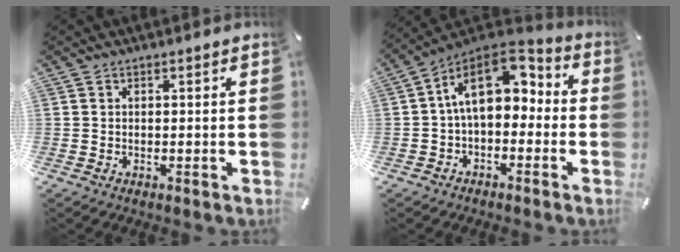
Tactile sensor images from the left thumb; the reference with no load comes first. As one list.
[{"total": 13.3, "force": [3.1, 8.5, 9.7], "torque": [-0.180, -0.012, 0.057]}]